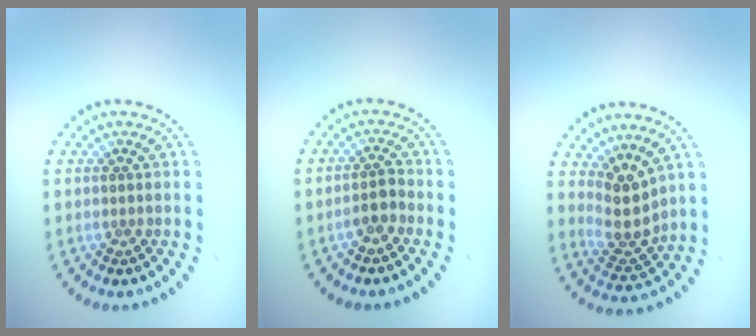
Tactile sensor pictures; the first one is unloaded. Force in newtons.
{"total": 1.8, "press": 1.5, "slide": 1.0}
{"total": 3.4, "press": 2.5, "slide": 2.3}